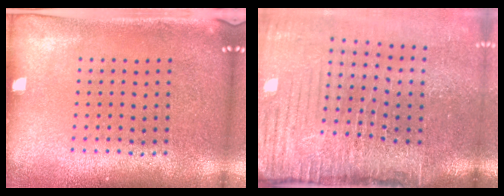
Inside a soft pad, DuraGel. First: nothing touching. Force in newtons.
{"total": 4.9, "press": 4.0, "slide": 2.8}